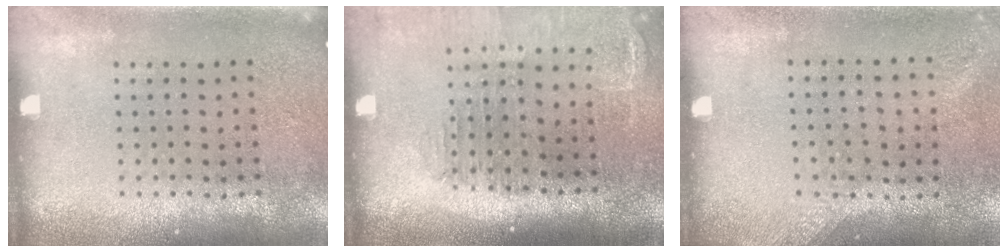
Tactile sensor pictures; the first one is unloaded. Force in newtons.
{"total": 1.5, "press": 1.5, "slide": 0.0}
{"total": 1.3, "press": 1.0, "slide": 0.8}